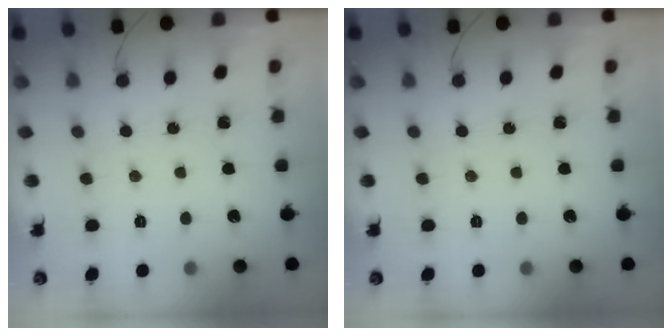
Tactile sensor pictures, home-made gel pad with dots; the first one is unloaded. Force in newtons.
{"total": 0.0}